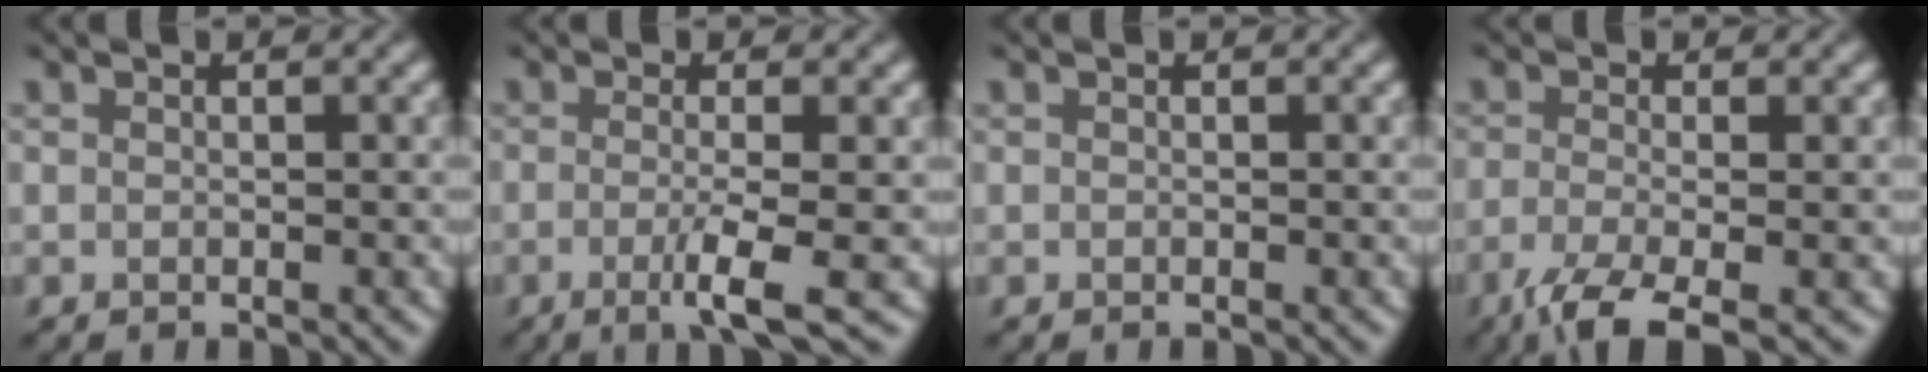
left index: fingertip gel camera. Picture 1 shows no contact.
{"total": 4.1, "force": [-1.3, 0.6, 3.8], "torque": [-0.066, -0.010, -0.031]}
{"total": 0.0}
{"total": 4.8, "force": [-2.8, 1.1, 3.7], "torque": [-0.072, -0.009, -0.064]}